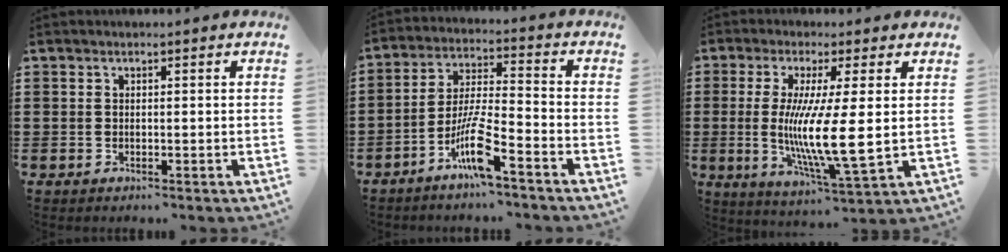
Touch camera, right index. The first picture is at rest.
{"total": 8.7, "force": [-5.8, 0.7, 6.4], "torque": [-0.144, -0.012, -0.114]}
{"total": 10.5, "force": [0.4, 0.9, 10.4], "torque": [-0.213, -0.017, 0.004]}